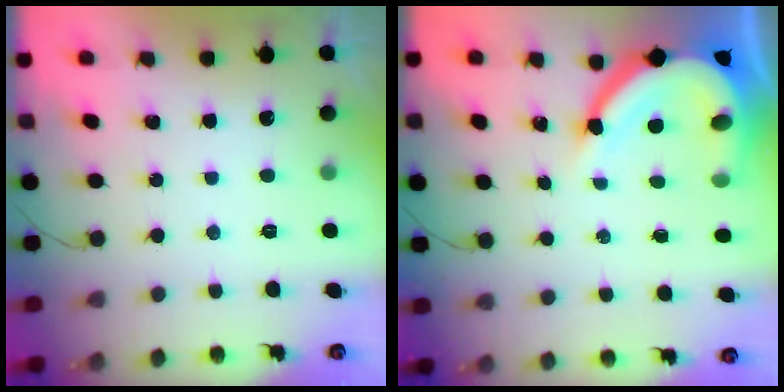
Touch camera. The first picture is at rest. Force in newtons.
{"total": 15.4, "press": 15.3, "slide": 1.8}